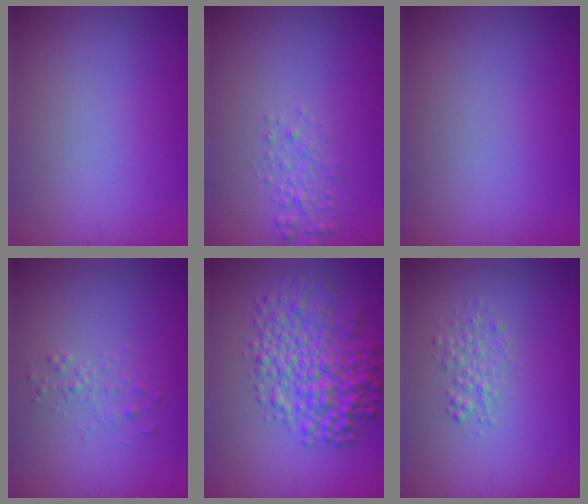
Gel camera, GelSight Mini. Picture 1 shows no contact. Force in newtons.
{"total": 1.4, "press": 1.4, "slide": 0.0}
{"total": 0.0}
{"total": 1.1, "press": 1.1, "slide": 0.1}
{"total": 7.0, "press": 7.0, "slide": 0.1}
{"total": 1.6, "press": 1.6, "slide": 0.1}